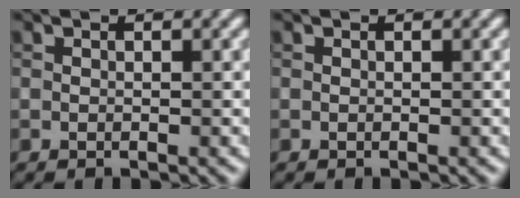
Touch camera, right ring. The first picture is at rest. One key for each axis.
{"total": 0.0}